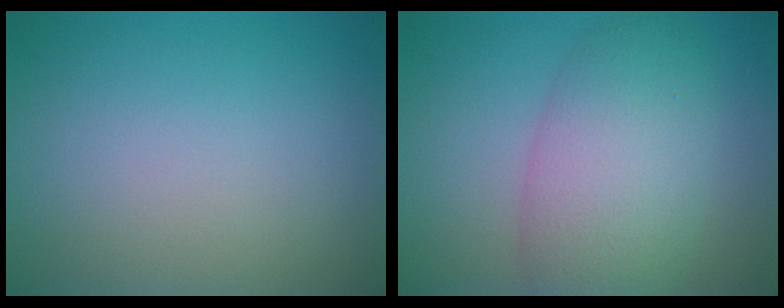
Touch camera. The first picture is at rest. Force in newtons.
{"total": 6.9, "press": 6.9, "slide": 0.4}